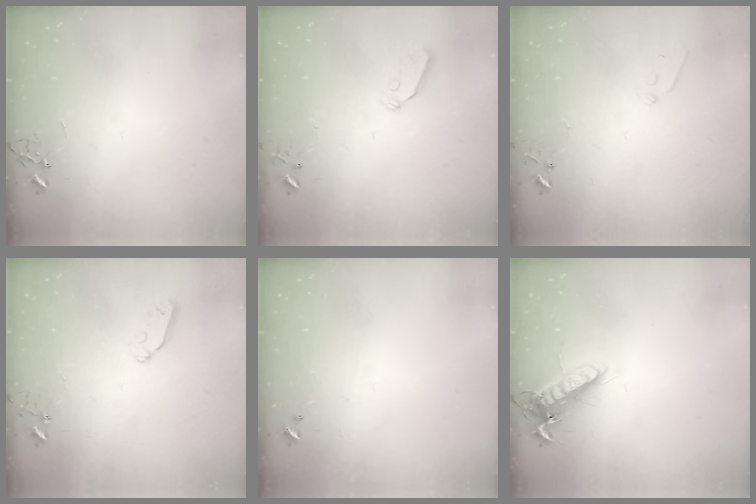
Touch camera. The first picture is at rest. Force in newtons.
{"total": 6.1, "press": 6.1, "slide": 0.5}
{"total": 5.2, "press": 5.2, "slide": 0.5}
{"total": 4.7, "press": 4.6, "slide": 0.9}
{"total": 0.0}
{"total": 12.9, "press": 12.8, "slide": 1.7}